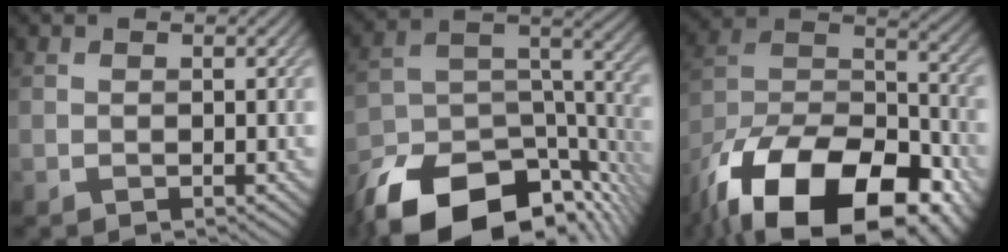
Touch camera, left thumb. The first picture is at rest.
{"total": 17.8, "force": [-12.4, 8.1, 9.9], "torque": [-0.217, -0.044, -0.193]}
{"total": 22.1, "force": [-15.2, 10.9, 11.8], "torque": [-0.216, -0.051, -0.227]}